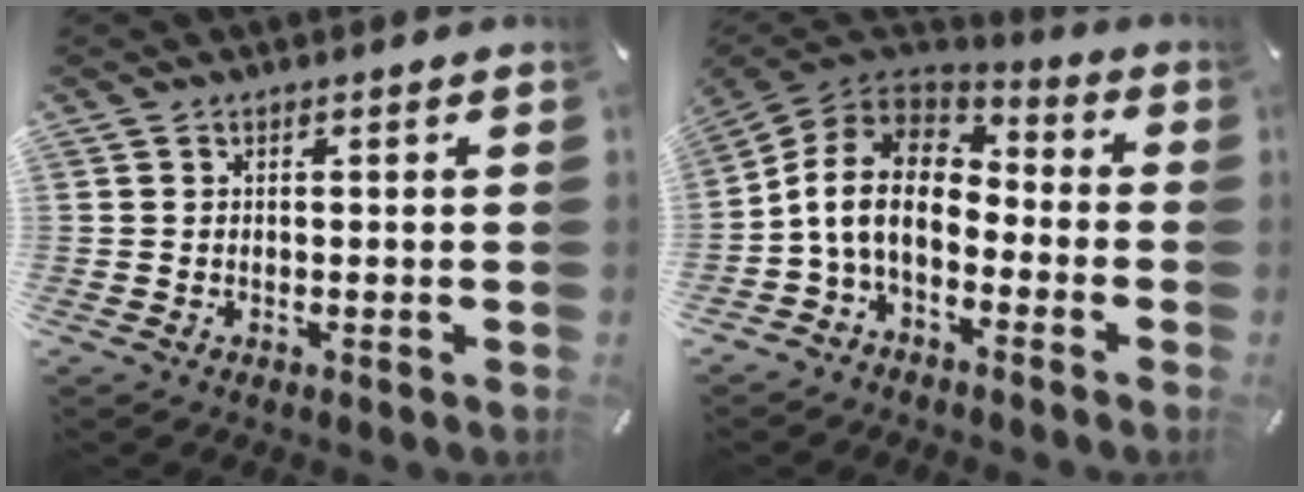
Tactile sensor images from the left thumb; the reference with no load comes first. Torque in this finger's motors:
{"motor_torque": [-0.19, 1.96, 1.57, 1.20, 0.46]}